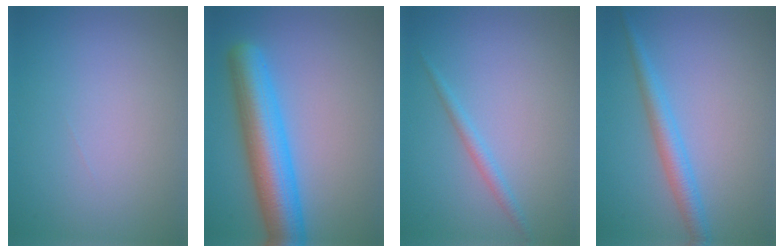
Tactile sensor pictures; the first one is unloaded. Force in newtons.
{"total": 7.8, "press": 7.8, "slide": 0.2}
{"total": 1.4, "press": 1.4, "slide": 0.1}
{"total": 2.7, "press": 2.7, "slide": 0.2}